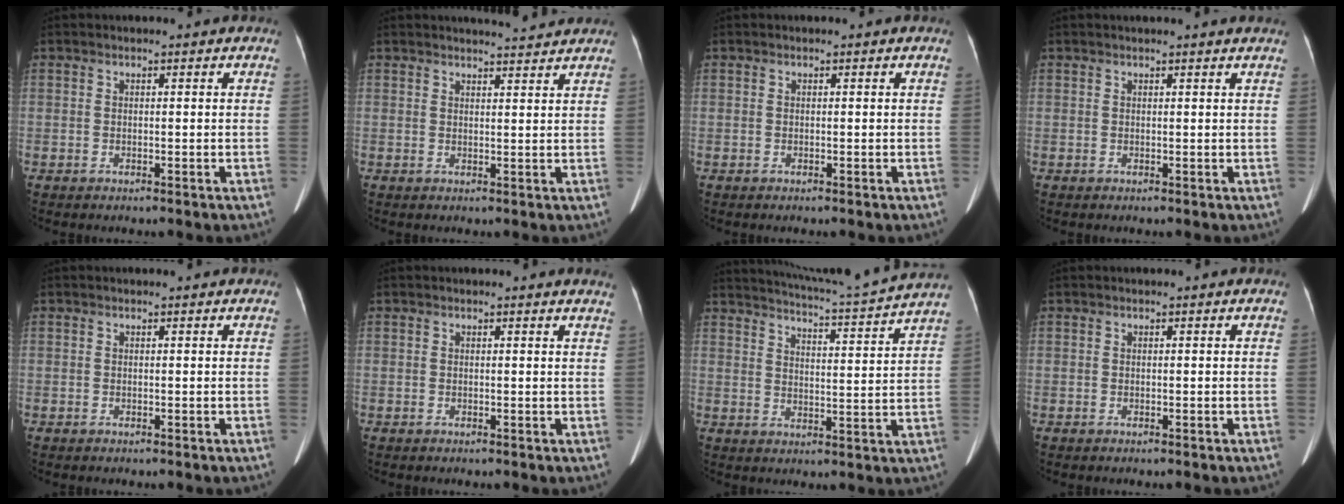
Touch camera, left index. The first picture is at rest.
{"total": 4.6, "force": [4.5, -0.1, 1.0], "torque": [-0.021, 0.006, 0.057]}
{"total": 0.0}
{"total": 4.1, "force": [3.7, -0.5, 1.6], "torque": [-0.019, 0.016, 0.037]}
{"total": 0.0}
{"total": 2.2, "force": [2.1, -0.2, 0.6], "torque": [-0.015, -0.008, 0.010]}
{"total": 15.0, "force": [14.2, -2.4, 4.3], "torque": [-0.087, -0.042, 0.190]}
{"total": 0.0}